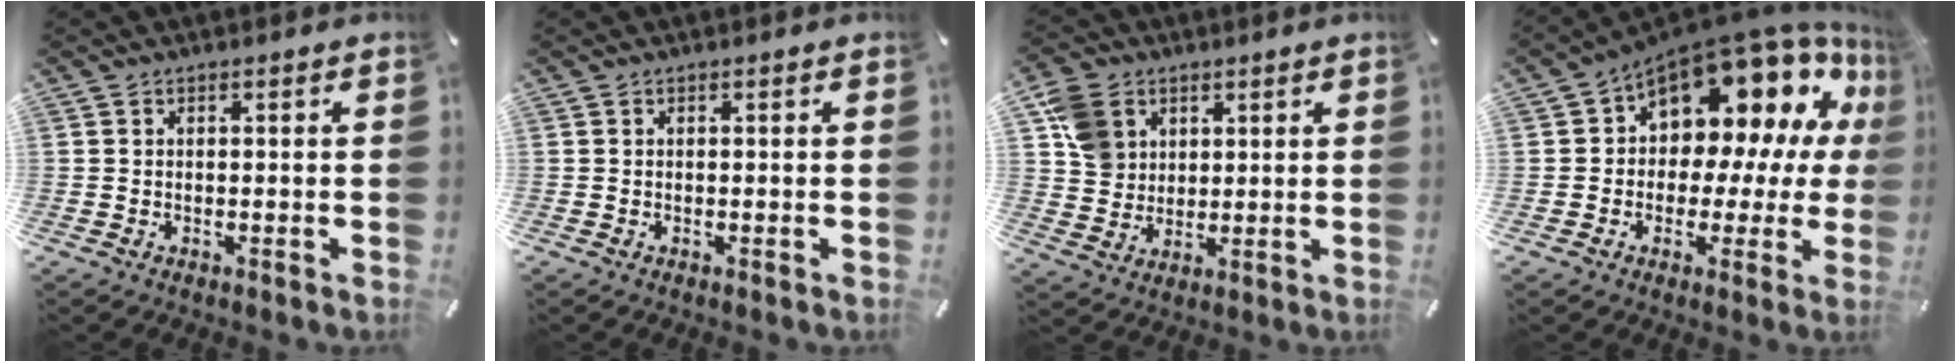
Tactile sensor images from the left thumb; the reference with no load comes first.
{"total": 0.0}
{"total": 9.1, "force": [3.4, 7.8, 3.1], "torque": [-0.064, 0.002, 0.069]}
{"total": 16.0, "force": [8.2, 9.8, 9.6], "torque": [-0.126, -0.081, 0.137]}